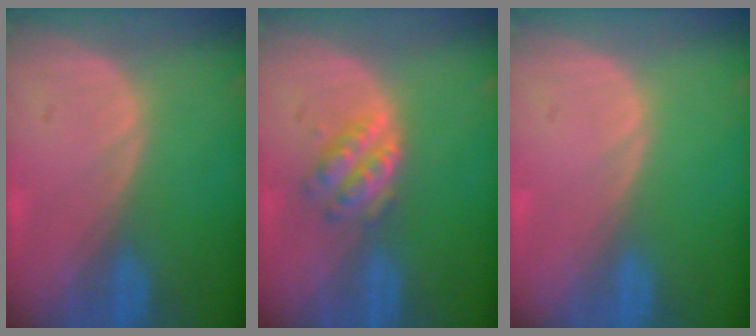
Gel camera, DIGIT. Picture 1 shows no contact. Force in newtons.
{"total": 4.9, "press": 4.3, "slide": 2.3}
{"total": 0.0}